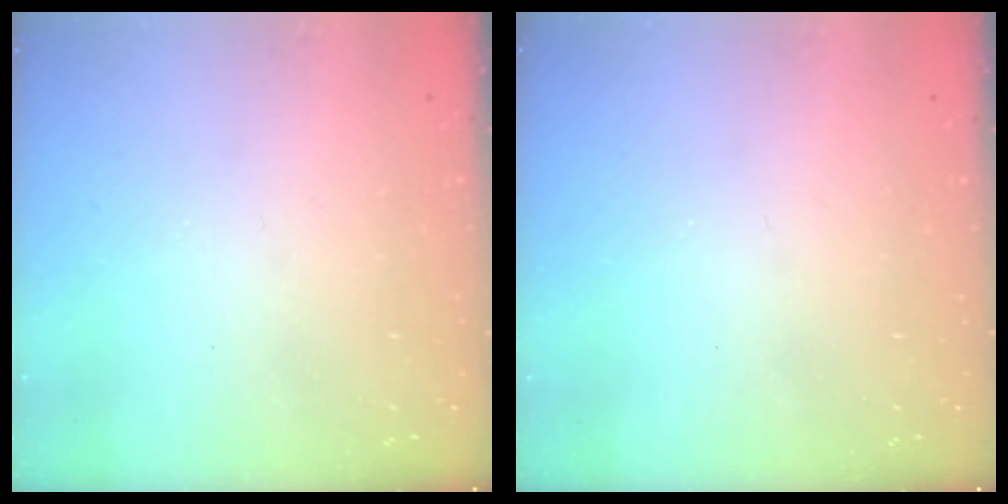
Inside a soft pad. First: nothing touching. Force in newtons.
{"total": 0.0}